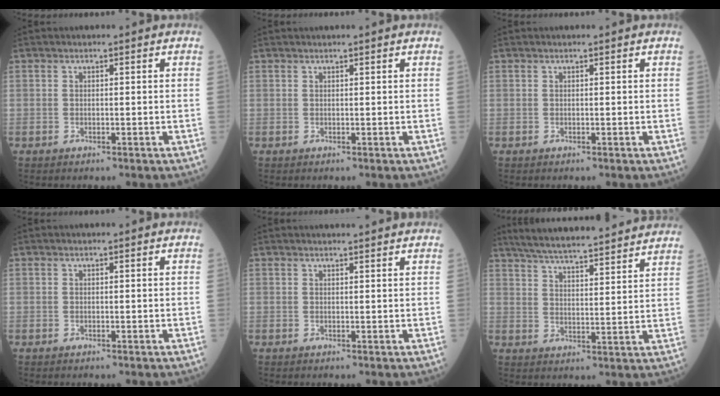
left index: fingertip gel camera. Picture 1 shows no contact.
{"total": 1.3, "force": [1.2, -0.1, 0.6], "torque": [-0.004, 0.014, 0.022]}
{"total": 1.5, "force": [-1.4, -0.2, -0.6], "torque": [0.010, -0.002, -0.021]}
{"total": 0.0}
{"total": 4.6, "force": [4.4, -0.2, 1.3], "torque": [-0.013, 0.018, 0.047]}
{"total": 21.3, "force": [19.4, 1.4, 8.7], "torque": [-0.139, 0.007, 0.263]}